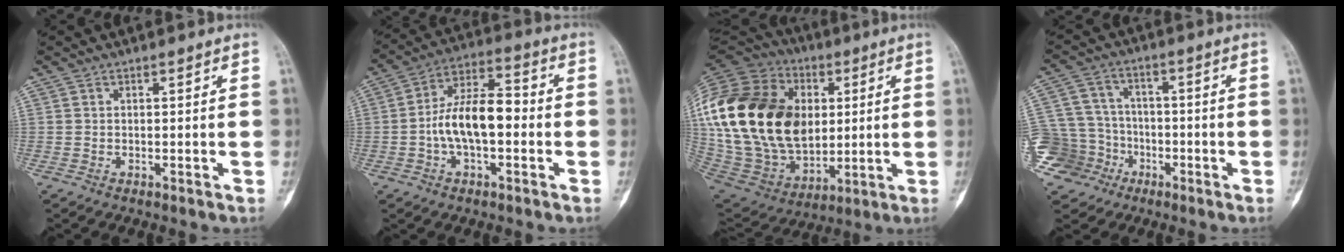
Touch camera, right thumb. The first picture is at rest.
{"total": 12.5, "force": [-1.7, 6.2, 10.7], "torque": [-0.186, 0.042, -0.038]}
{"total": 36.0, "force": [4.7, 24.6, 25.8], "torque": [-0.539, 0.022, 0.102]}
{"total": 14.5, "force": [-6.4, 12.3, 4.4], "torque": [-0.093, 0.043, -0.108]}